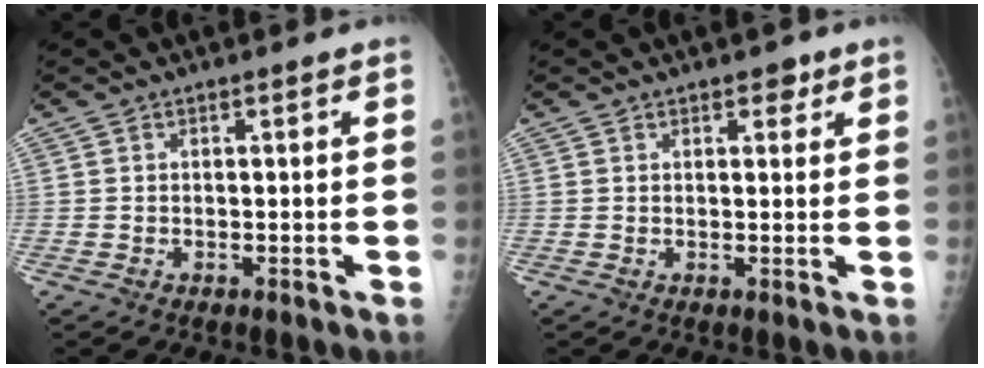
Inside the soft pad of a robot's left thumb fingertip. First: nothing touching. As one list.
[{"total": 2.4, "force": [1.4, 1.3, 1.4], "torque": [-0.003, -0.004, 0.017]}]